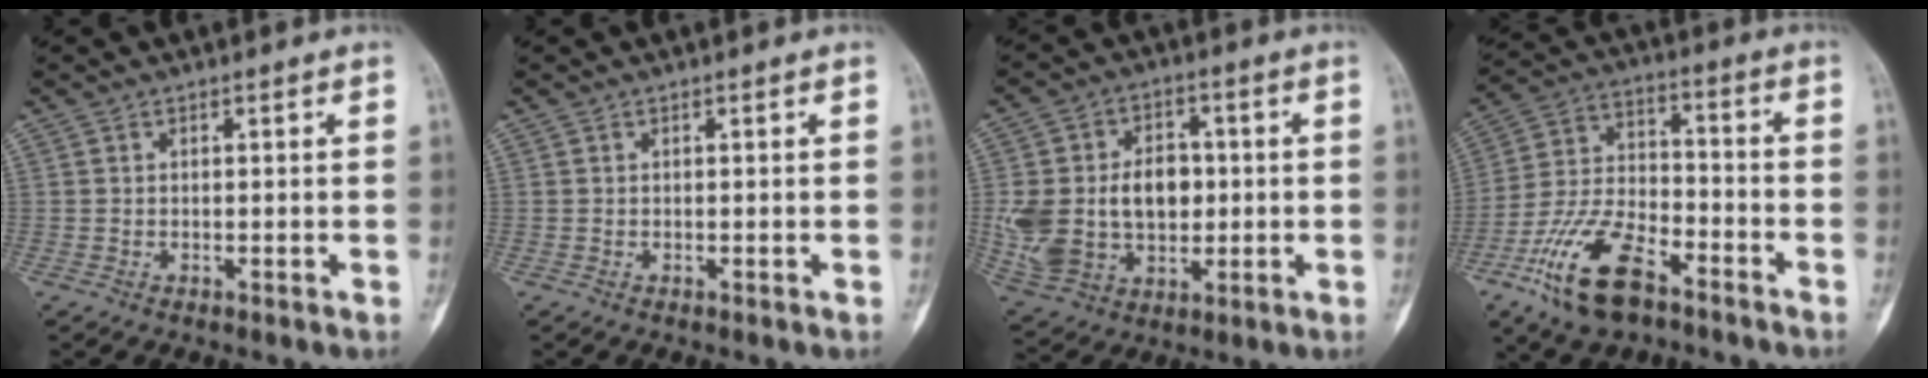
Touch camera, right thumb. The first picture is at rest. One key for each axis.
{"total": 0.0}
{"total": 20.1, "fx": -0.1, "fy": 14.3, "fz": 14.1, "tx": -0.255, "ty": 0.013, "tz": 0.020}
{"total": 16.4, "fx": -9.5, "fy": 7.6, "fz": 11.1, "tx": -0.206, "ty": 0.046, "tz": -0.179}